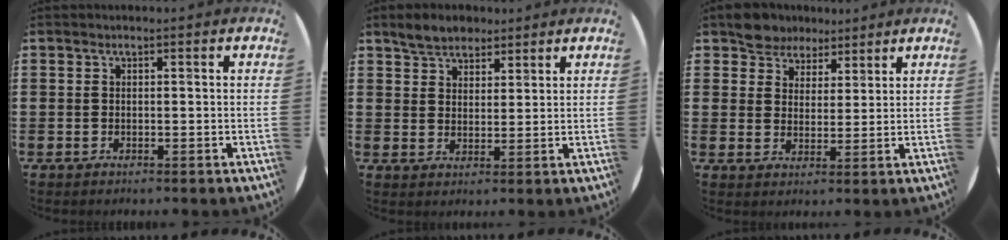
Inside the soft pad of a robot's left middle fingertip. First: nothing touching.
{"total": 4.1, "force": [3.6, 1.9, 0.4], "torque": [-0.020, 0.004, 0.069]}
{"total": 5.0, "force": [4.4, 2.3, -0.4], "torque": [-0.015, -0.006, 0.084]}